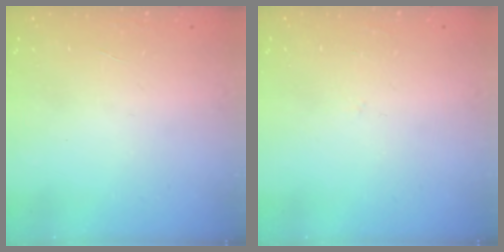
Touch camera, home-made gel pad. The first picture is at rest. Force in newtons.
{"total": 2.6, "press": 2.6, "slide": 0.2}